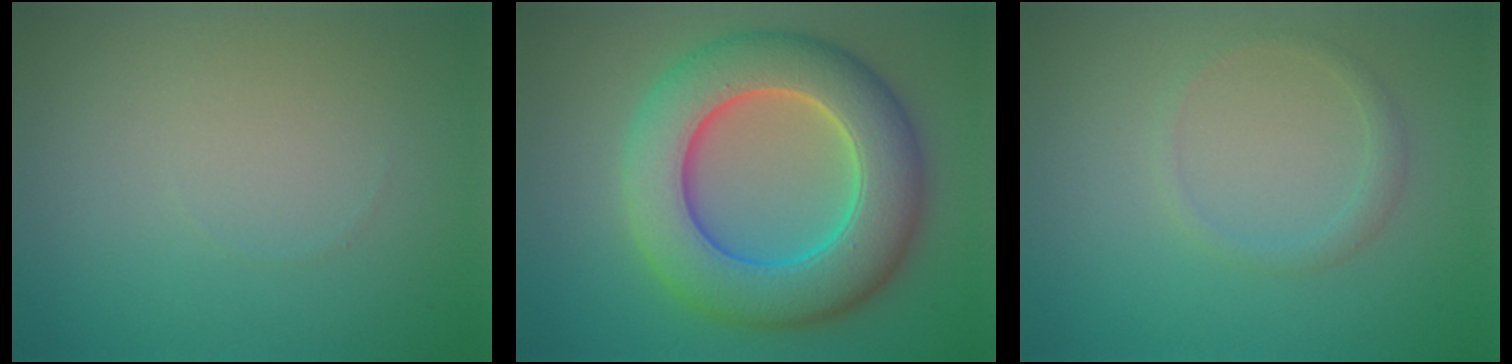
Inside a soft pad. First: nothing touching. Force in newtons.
{"total": 10.4, "press": 10.4, "slide": 0.1}
{"total": 1.2, "press": 1.1, "slide": 0.1}